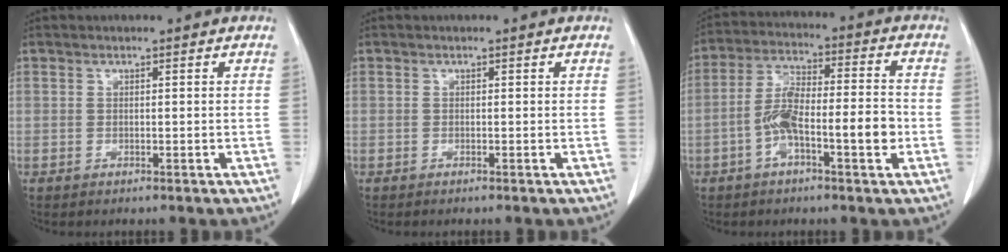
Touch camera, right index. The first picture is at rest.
{"total": 0.0}
{"total": 10.1, "force": [-3.1, 2.4, 9.3], "torque": [-0.172, 0.025, -0.053]}